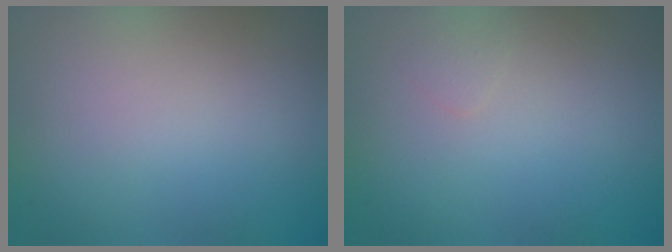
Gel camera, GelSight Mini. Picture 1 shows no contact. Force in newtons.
{"total": 0.6, "press": 0.6, "slide": 0.0}